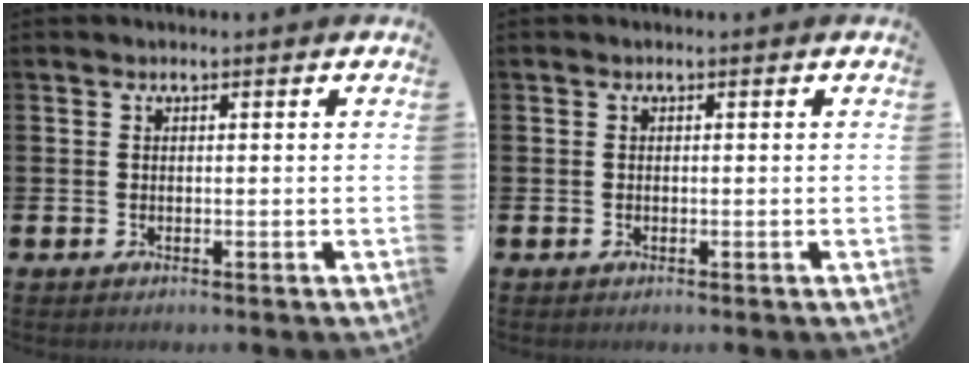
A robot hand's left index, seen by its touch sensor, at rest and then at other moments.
{"total": 0.0}